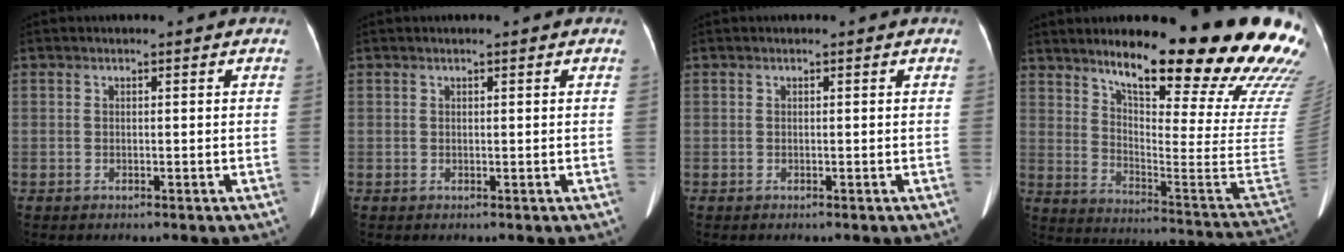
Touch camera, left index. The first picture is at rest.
{"total": 0.8, "force": [0.5, 0.1, 0.6], "torque": [-0.009, 0.009, 0.006]}
{"total": 0.0}
{"total": 29.3, "force": [22.3, 2.5, 18.8], "torque": [-0.206, -0.077, 0.292]}